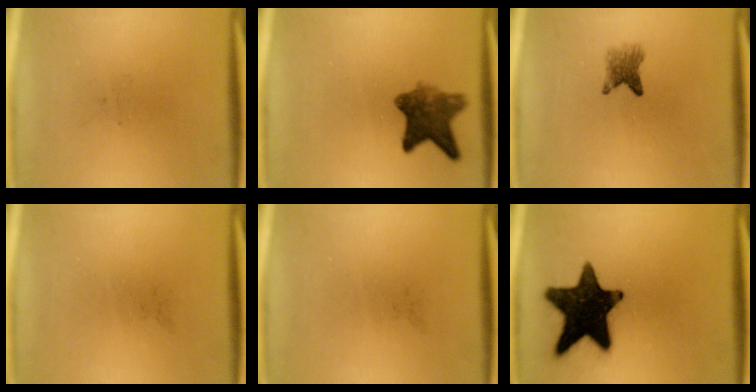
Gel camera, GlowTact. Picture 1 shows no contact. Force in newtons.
{"total": 7.3}
{"total": 2.9}
{"total": 0.0}
{"total": 0.0}
{"total": 17.7}